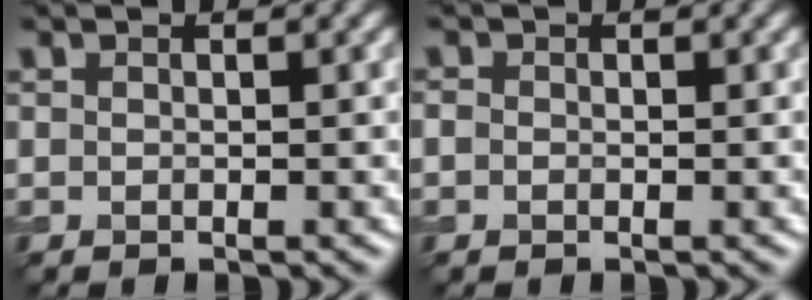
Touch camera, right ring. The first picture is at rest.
{"total": 0.6, "force": [-0.2, 0.5, 0.2], "torque": [-0.003, -0.003, -0.005]}